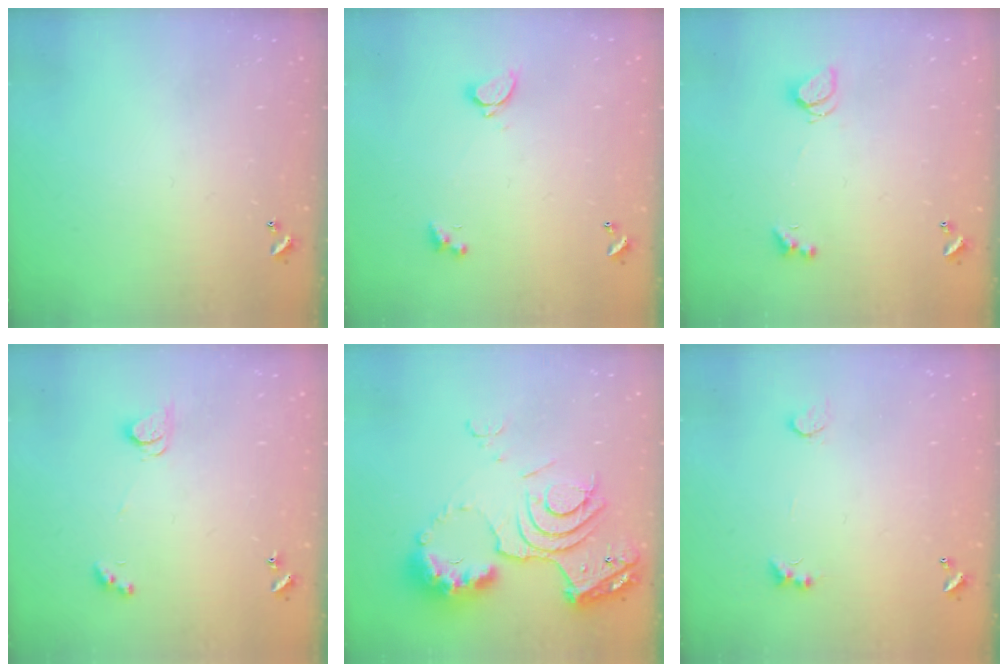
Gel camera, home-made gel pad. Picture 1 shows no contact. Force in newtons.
{"total": 2.1, "press": 1.8, "slide": 1.0}
{"total": 2.0, "press": 1.9, "slide": 0.5}
{"total": 2.5, "press": 2.4, "slide": 0.3}
{"total": 15.1, "press": 15.0, "slide": 1.3}
{"total": 1.4, "press": 1.1, "slide": 0.9}